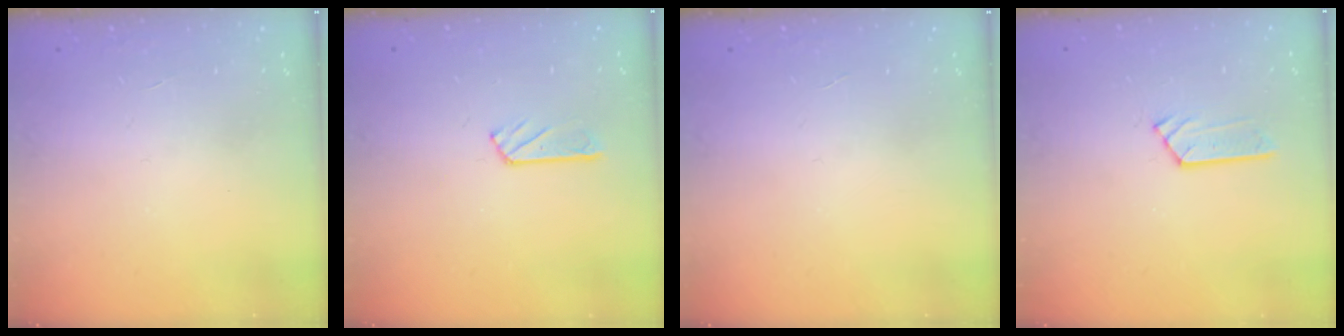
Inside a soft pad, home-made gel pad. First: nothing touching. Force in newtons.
{"total": 2.9, "press": 2.9, "slide": 0.3}
{"total": 0.0}
{"total": 3.3, "press": 3.3, "slide": 0.4}